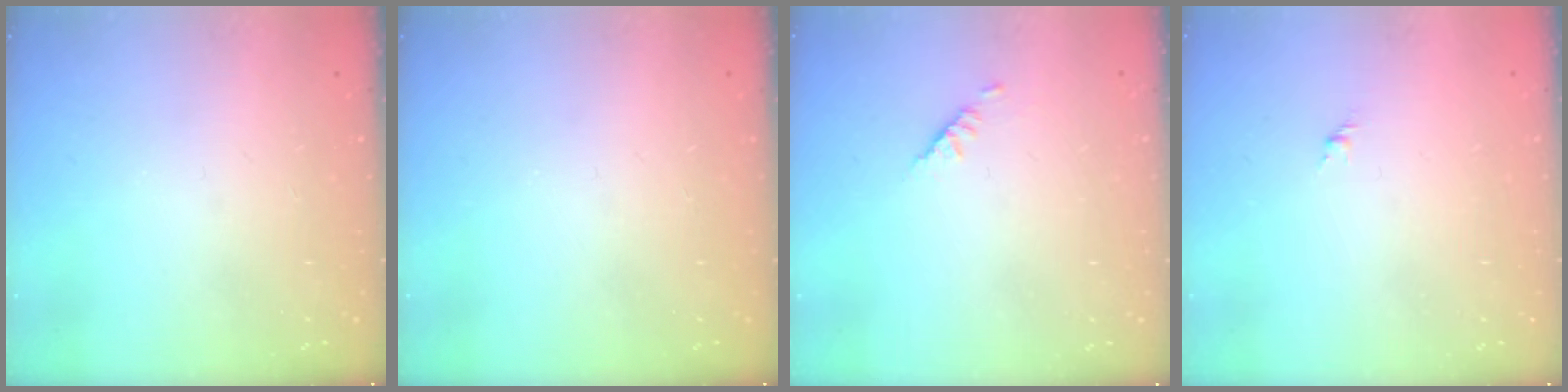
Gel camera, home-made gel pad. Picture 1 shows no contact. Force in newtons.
{"total": 0.0}
{"total": 1.9, "press": 1.8, "slide": 0.5}
{"total": 1.6, "press": 1.5, "slide": 0.6}